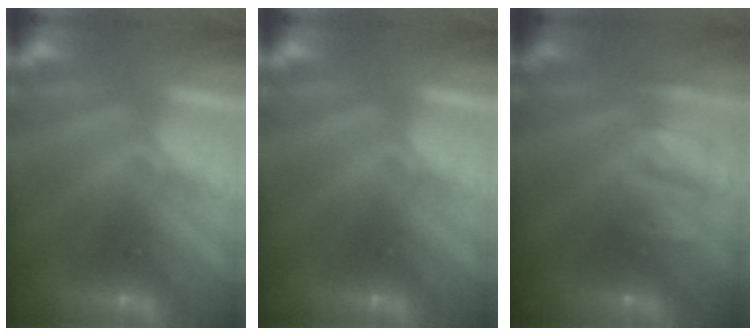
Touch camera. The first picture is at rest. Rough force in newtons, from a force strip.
{"total": 0.0}
{"total": 2.5}